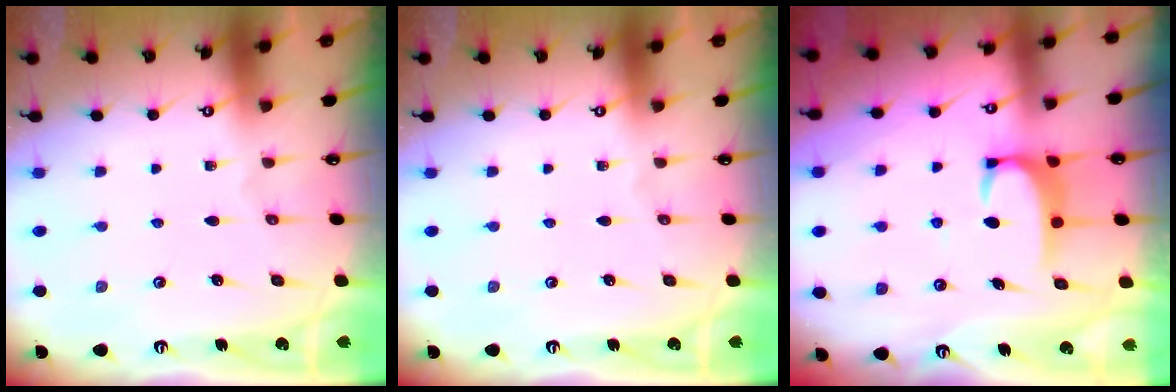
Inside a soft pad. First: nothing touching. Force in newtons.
{"total": 0.0}
{"total": 3.5, "press": 3.4, "slide": 0.7}